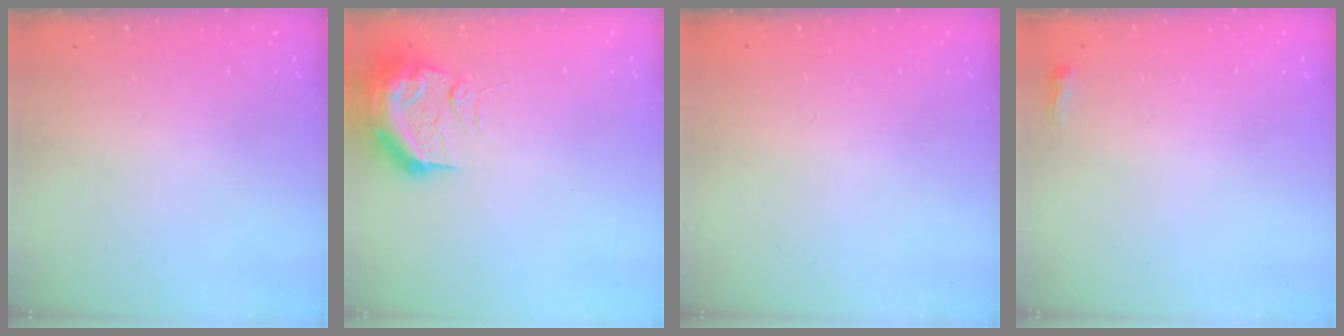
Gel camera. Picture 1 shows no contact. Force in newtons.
{"total": 12.2, "press": 11.9, "slide": 2.6}
{"total": 0.0}
{"total": 2.6, "press": 2.5, "slide": 0.6}